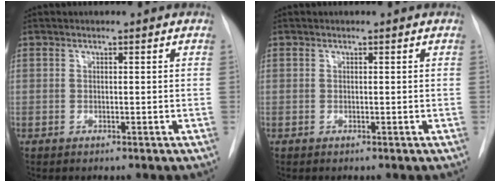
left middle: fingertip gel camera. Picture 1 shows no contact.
{"total": 0.0}